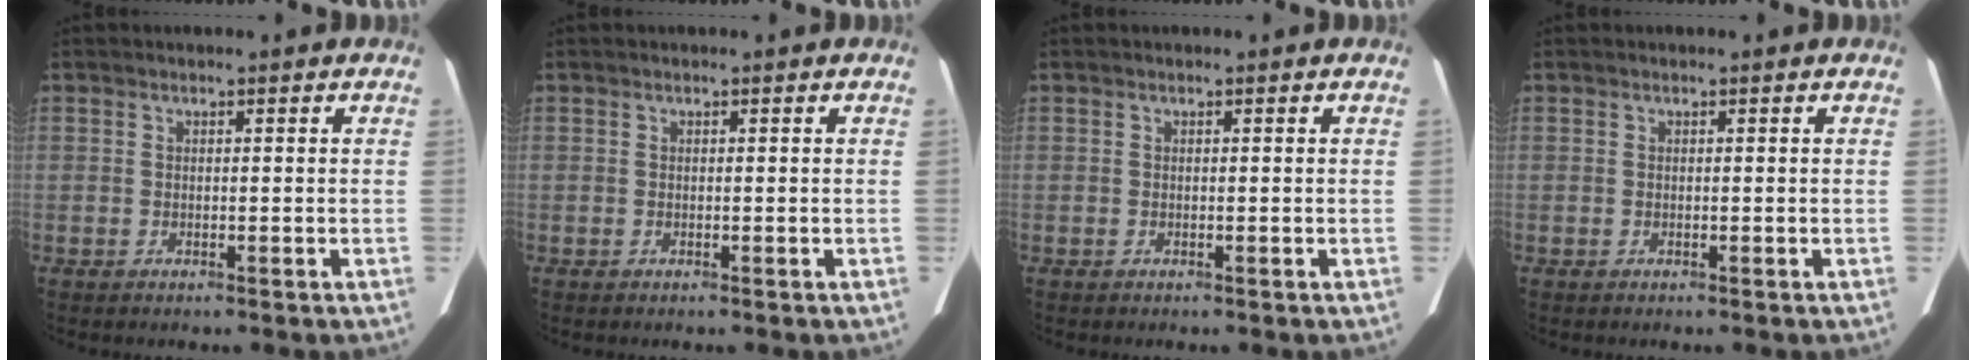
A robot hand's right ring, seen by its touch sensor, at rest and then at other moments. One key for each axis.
{"total": 0.0}
{"total": 0.0}
{"total": 0.0}